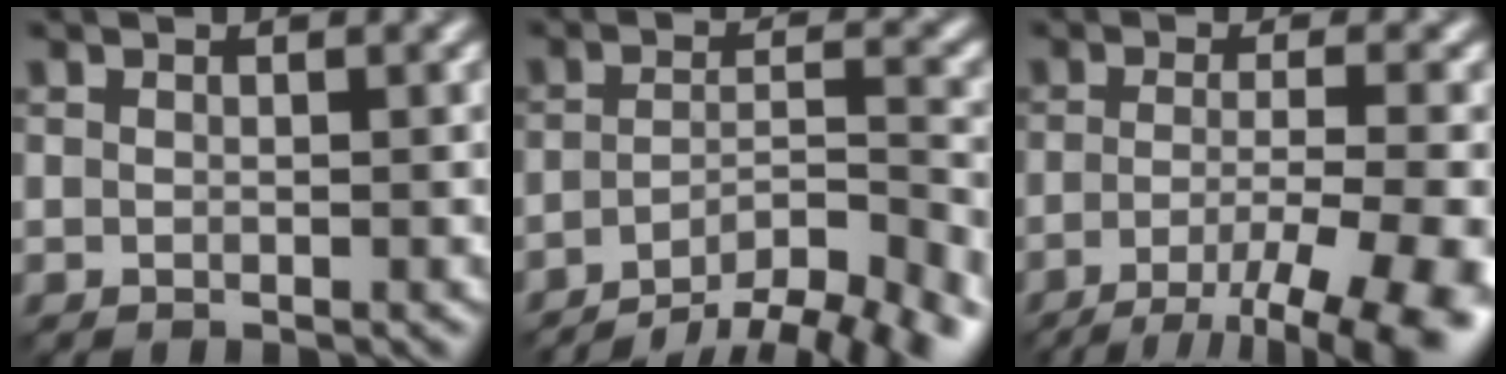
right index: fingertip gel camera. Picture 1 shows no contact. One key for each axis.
{"total": 9.3, "fx": -7.2, "fy": 2.6, "fz": 5.2, "tx": -0.076, "ty": -0.007, "tz": -0.110}
{"total": 11.0, "fx": -5.9, "fy": 2.9, "fz": 8.9, "tx": -0.129, "ty": -0.018, "tz": -0.083}